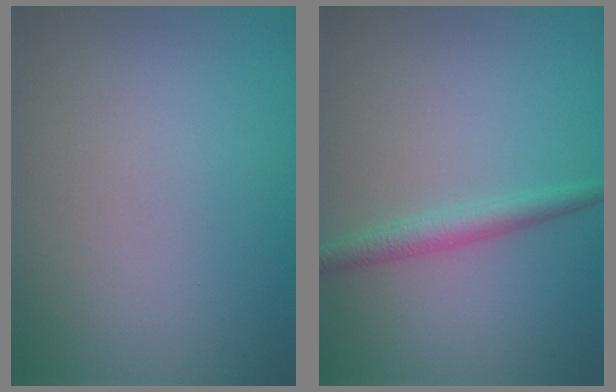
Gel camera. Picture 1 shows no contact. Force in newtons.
{"total": 2.4, "press": 2.4, "slide": 0.1}